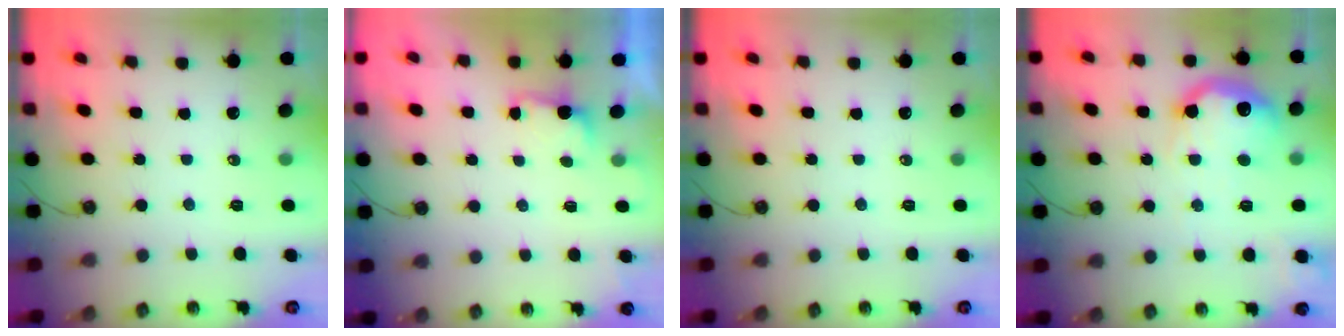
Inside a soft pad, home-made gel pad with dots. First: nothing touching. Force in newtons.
{"total": 2.6, "press": 2.4, "slide": 0.9}
{"total": 0.0}
{"total": 18.2, "press": 18.1, "slide": 1.5}